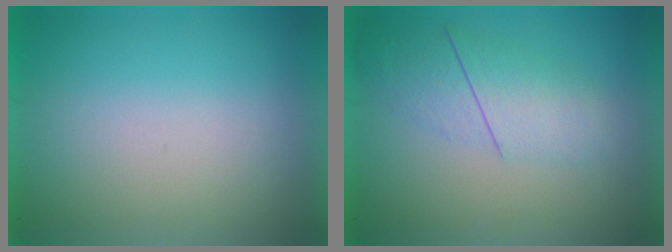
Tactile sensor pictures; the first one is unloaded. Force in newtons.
{"total": 2.4}